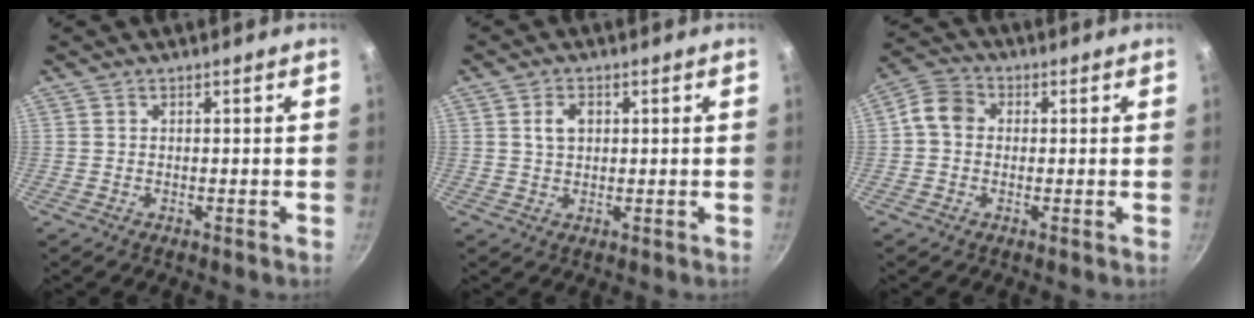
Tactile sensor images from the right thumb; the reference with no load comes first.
{"total": 3.5, "force": [0.9, 2.4, 2.3], "torque": [-0.030, 0.000, 0.017]}
{"total": 5.8, "force": [0.2, 4.9, 3.1], "torque": [-0.045, 0.014, -0.016]}